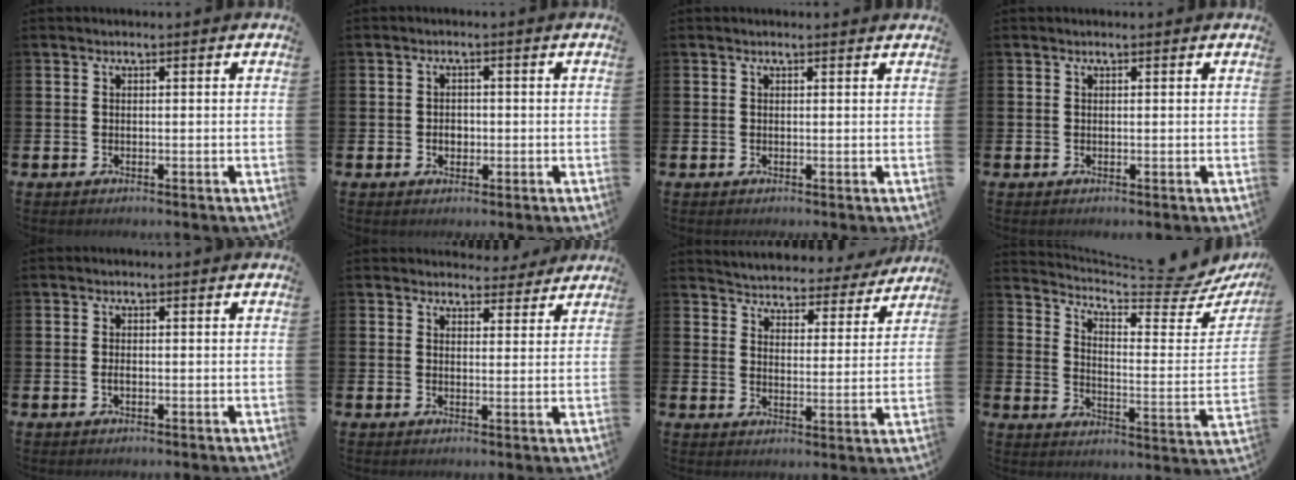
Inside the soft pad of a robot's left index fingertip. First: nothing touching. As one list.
[{"total": 1.9, "force": [-0.3, 1.5, 1.1], "torque": [-0.008, 0.002, -0.010]}, {"total": 0.5, "force": [0.5, 0.1, 0.1], "torque": [0.002, -0.001, 0.008]}, {"total": 0.0}, {"total": 0.8, "force": [-0.2, 0.4, 0.7], "torque": [-0.017, 0.002, -0.004]}, {"total": 3.8, "force": [3.6, 1.2, -0.1], "torque": [0.001, -0.020, 0.064]}, {"total": 4.3, "force": [4.2, 0.9, -0.1], "torque": [-0.018, -0.041, 0.067]}, {"total": 6.5, "force": [5.9, 1.0, 2.6], "torque": [-0.058, -0.060, 0.094]}]